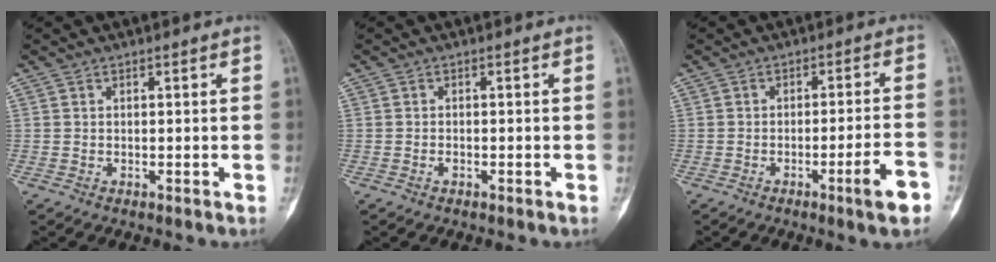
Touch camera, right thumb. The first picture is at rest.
{"total": 0.8, "force": [-0.5, 0.4, 0.5], "torque": [-0.008, 0.002, -0.010]}
{"total": 6.7, "force": [-3.5, 0.3, 5.7], "torque": [-0.088, 0.018, -0.050]}